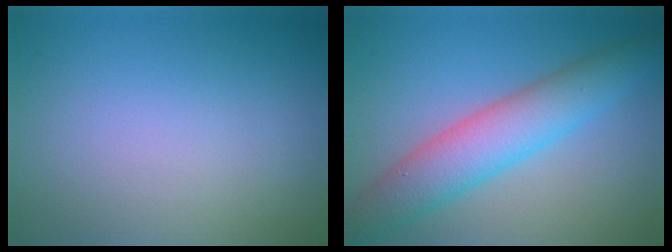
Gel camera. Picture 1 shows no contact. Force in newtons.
{"total": 6.3, "press": 6.3, "slide": 0.1}